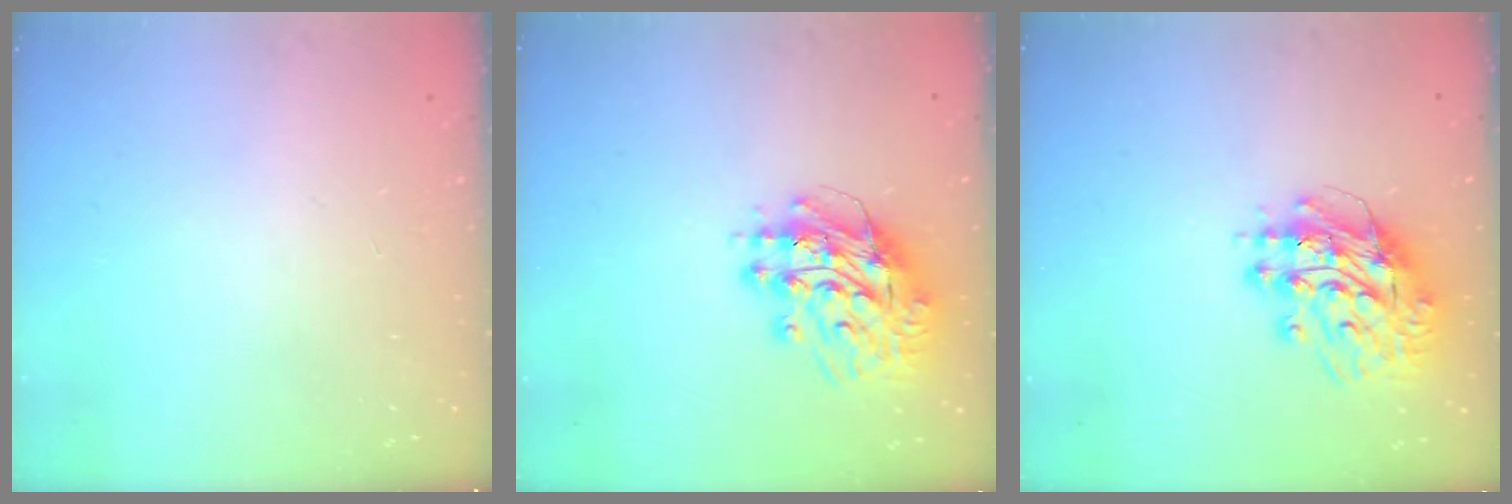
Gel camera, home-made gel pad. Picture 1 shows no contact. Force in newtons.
{"total": 13.7, "press": 13.7, "slide": 1.5}
{"total": 13.7, "press": 13.7, "slide": 1.5}